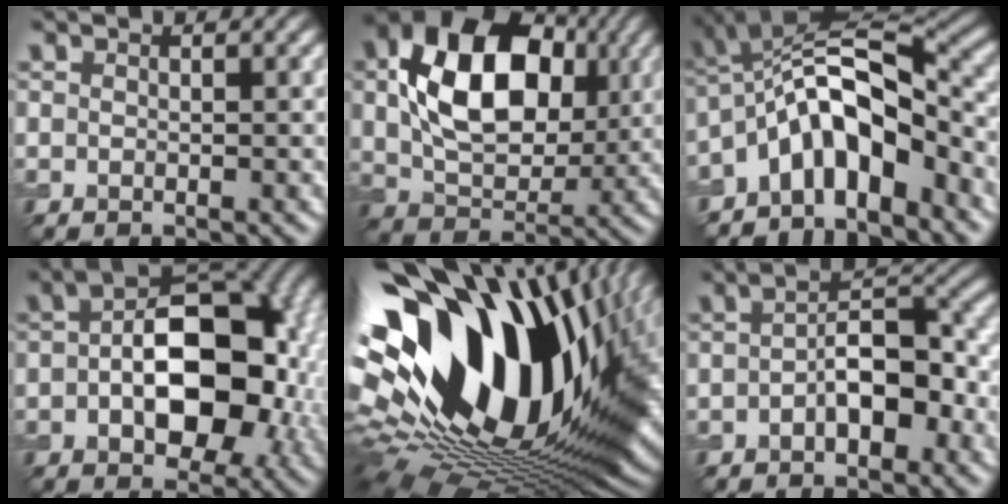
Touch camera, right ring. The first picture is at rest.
{"total": 11.4, "force": [2.8, 7.8, 7.8], "torque": [-0.131, 0.006, 0.049]}
{"total": 8.6, "force": [-3.6, 4.0, 6.8], "torque": [-0.097, 0.026, -0.075]}
{"total": 11.6, "force": [-0.9, 6.7, 9.4], "torque": [-0.115, 0.010, -0.017]}
{"total": 20.4, "force": [6.7, 12.3, 14.8], "torque": [-0.270, 0.004, 0.121]}
{"total": 4.8, "force": [-1.4, 2.1, 4.1], "torque": [-0.060, 0.014, -0.027]}